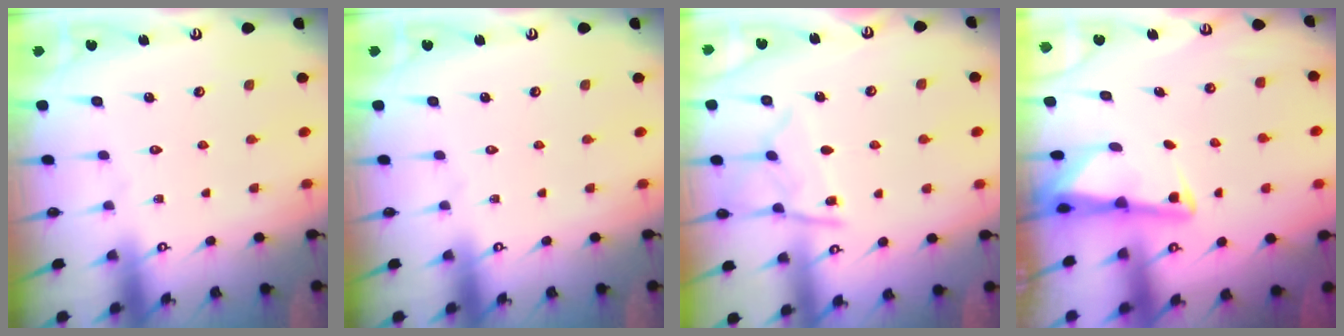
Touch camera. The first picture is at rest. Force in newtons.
{"total": 0.0}
{"total": 10.0, "press": 9.9, "slide": 1.0}
{"total": 2.9, "press": 2.9, "slide": 0.4}